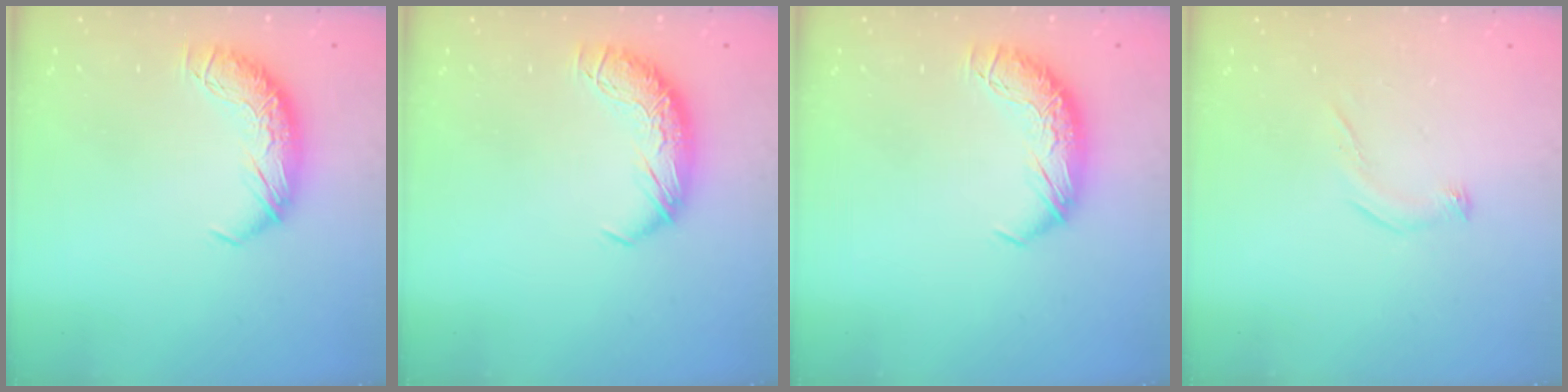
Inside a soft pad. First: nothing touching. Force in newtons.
{"total": 0.0}
{"total": 0.0}
{"total": 5.5, "press": 5.4, "slide": 0.9}